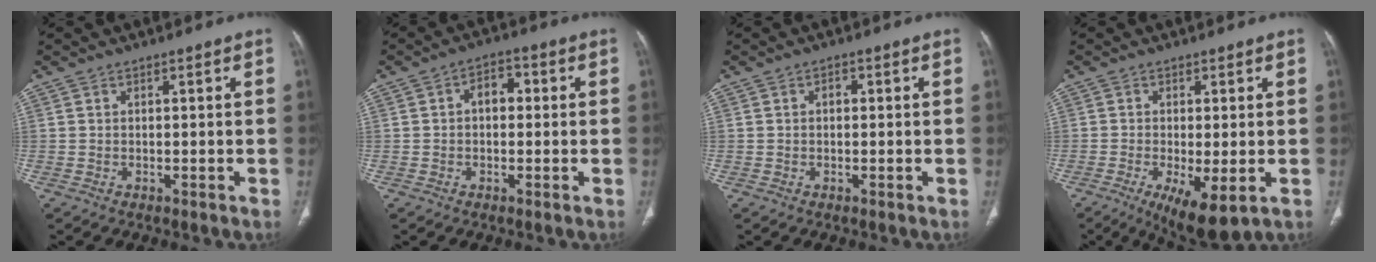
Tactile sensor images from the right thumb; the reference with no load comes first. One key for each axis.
{"total": 4.5, "fx": 0.3, "fy": 3.0, "fz": 3.3, "tx": -0.038, "ty": 0.019, "tz": -0.003}
{"total": 1.1, "fx": 0.0, "fy": 0.8, "fz": 0.8, "tx": -0.009, "ty": 0.006, "tz": -0.002}
{"total": 8.7, "fx": -3.0, "fy": 2.6, "fz": 7.7, "tx": -0.131, "ty": -0.019, "tz": -0.041}